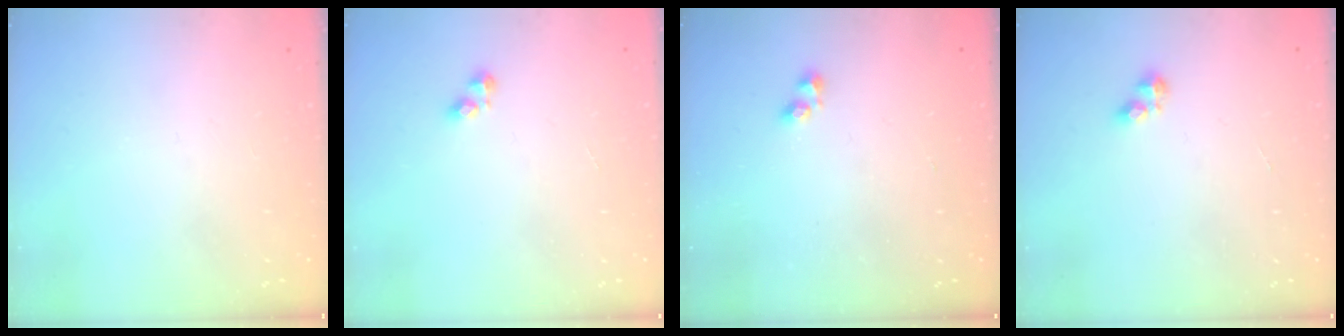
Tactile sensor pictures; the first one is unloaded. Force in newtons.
{"total": 2.4, "press": 2.4, "slide": 0.3}
{"total": 0.9, "press": 0.4, "slide": 0.8}
{"total": 3.0, "press": 2.9, "slide": 0.5}